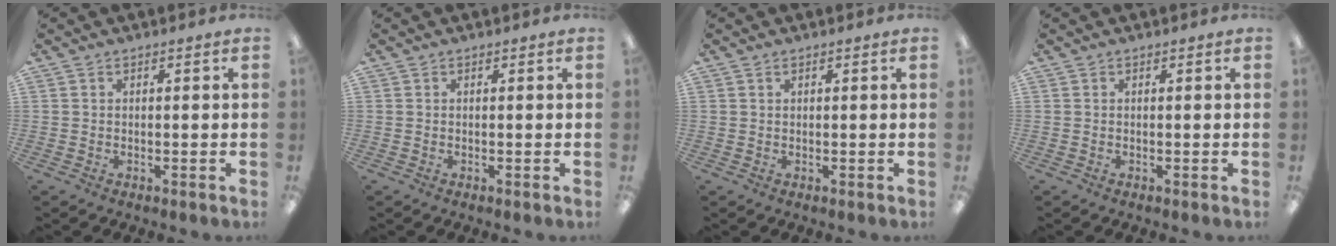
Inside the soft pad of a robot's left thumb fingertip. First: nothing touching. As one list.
[{"total": 0.0}, {"total": 0.7, "force": [0.3, 0.4, 0.5], "torque": [-0.011, 0.003, 0.006]}, {"total": 0.0}]